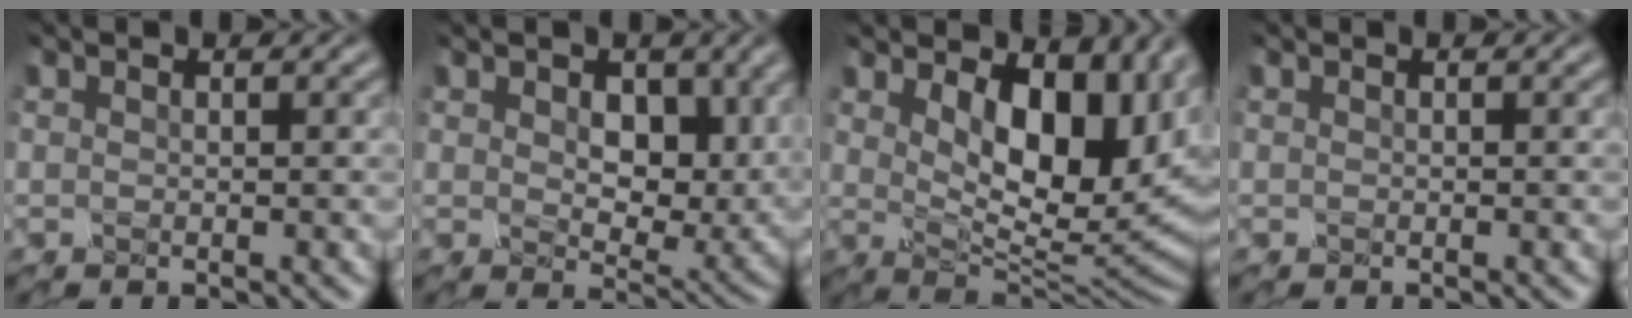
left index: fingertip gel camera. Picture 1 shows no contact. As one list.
[{"total": 9.7, "force": [3.1, 6.3, 6.7], "torque": [-0.127, 0.001, 0.053]}, {"total": 13.7, "force": [4.0, 7.3, 10.9], "torque": [-0.163, 0.008, 0.064]}, {"total": 0.0}]